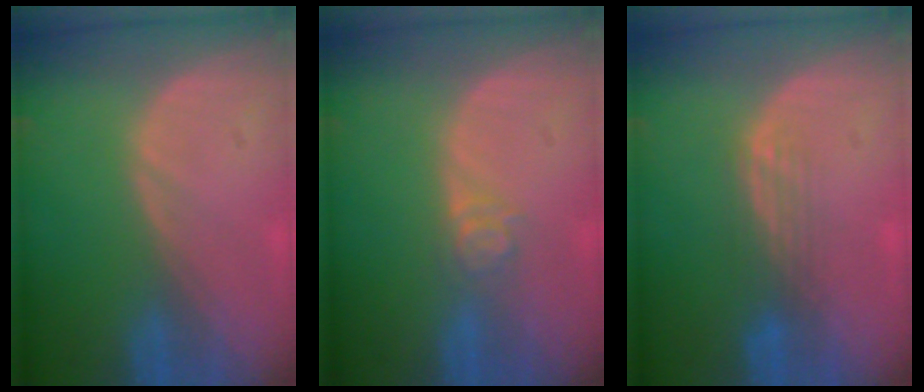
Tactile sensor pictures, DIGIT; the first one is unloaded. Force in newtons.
{"total": 3.0, "press": 2.5, "slide": 1.7}
{"total": 3.0, "press": 2.5, "slide": 1.6}